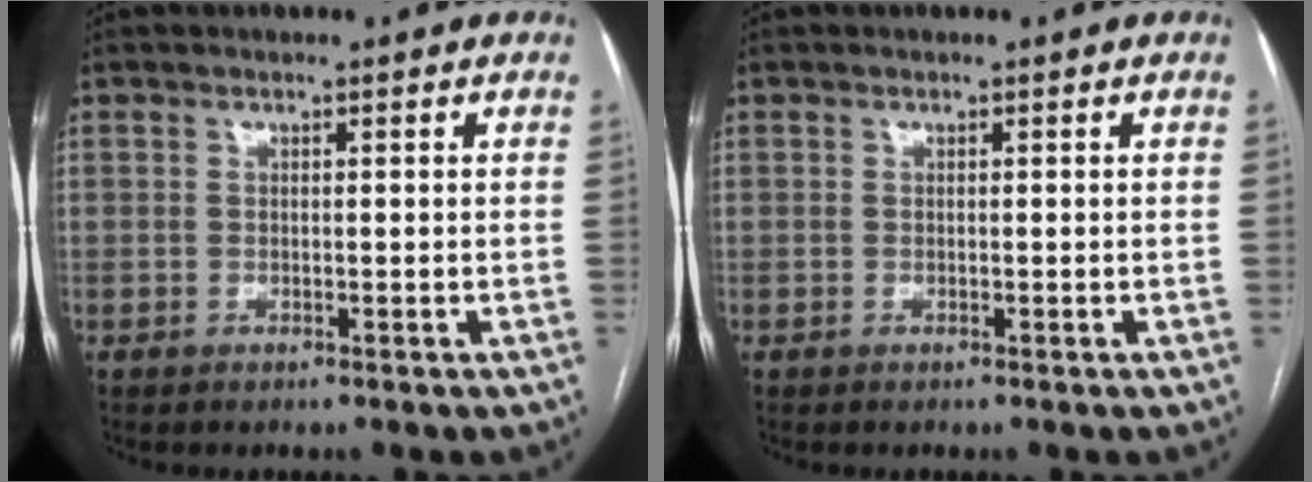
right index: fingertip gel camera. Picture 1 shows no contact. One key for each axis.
{"total": 0.0}